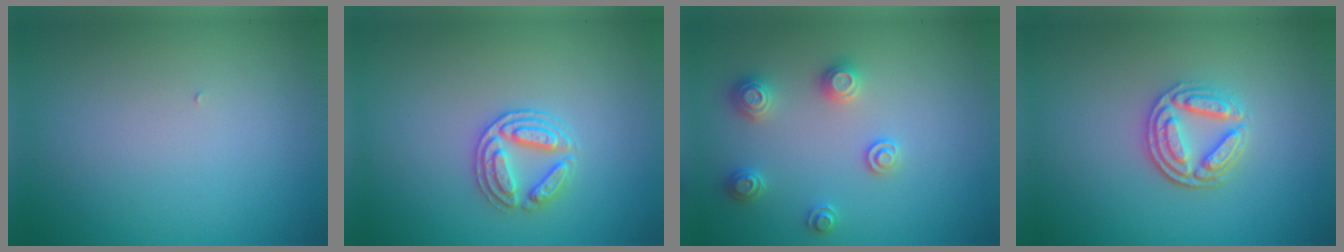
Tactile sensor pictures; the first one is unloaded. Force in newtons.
{"total": 2.9, "press": 2.7, "slide": 1.0}
{"total": 2.6, "press": 2.6, "slide": 0.1}
{"total": 3.6, "press": 3.1, "slide": 1.8}